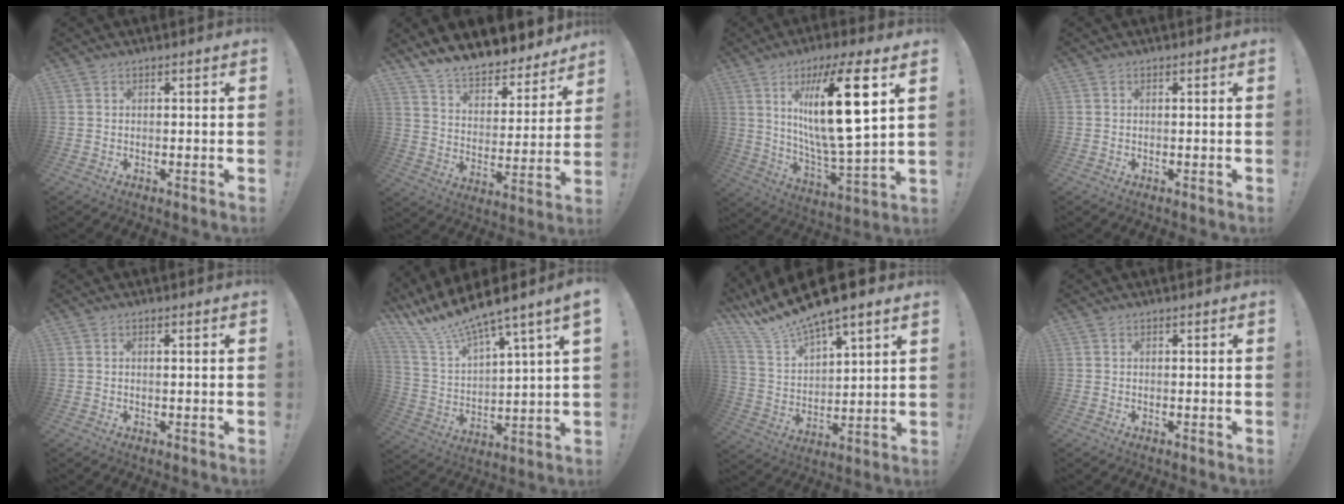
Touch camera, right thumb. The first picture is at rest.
{"total": 11.4, "force": [10.4, 3.2, 3.3], "torque": [-0.066, -0.094, 0.185]}
{"total": 22.0, "force": [7.7, 4.9, 20.1], "torque": [-0.340, -0.046, 0.104]}
{"total": 0.0}
{"total": 0.6, "force": [0.2, -0.4, 0.4], "torque": [0.000, -0.005, 0.002]}
{"total": 12.1, "force": [10.3, 1.4, 6.2], "torque": [-0.137, -0.083, 0.175]}
{"total": 12.8, "force": [11.0, 2.8, 5.9], "torque": [-0.135, -0.089, 0.195]}
{"total": 0.0}